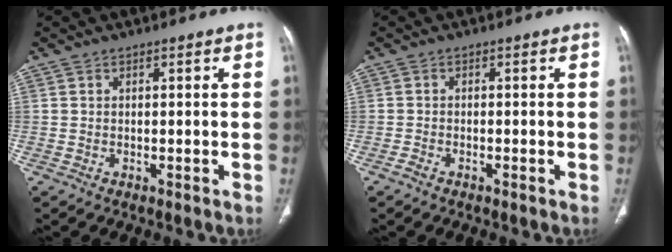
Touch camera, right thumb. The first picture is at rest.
{"total": 1.2, "force": [-0.9, 0.3, 0.7], "torque": [-0.022, 0.004, -0.018]}